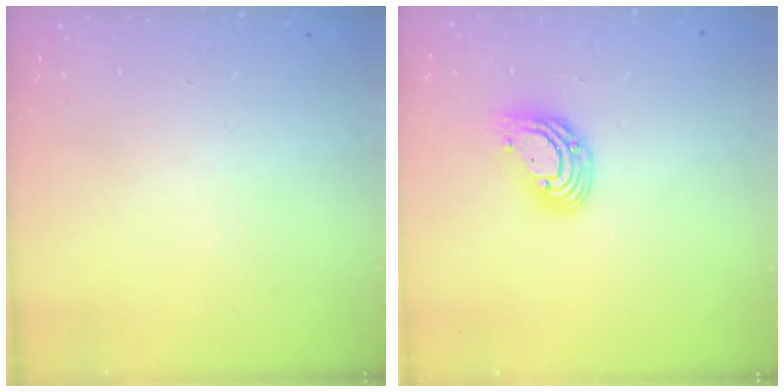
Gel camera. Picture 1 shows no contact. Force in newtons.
{"total": 9.9, "press": 9.9, "slide": 1.1}